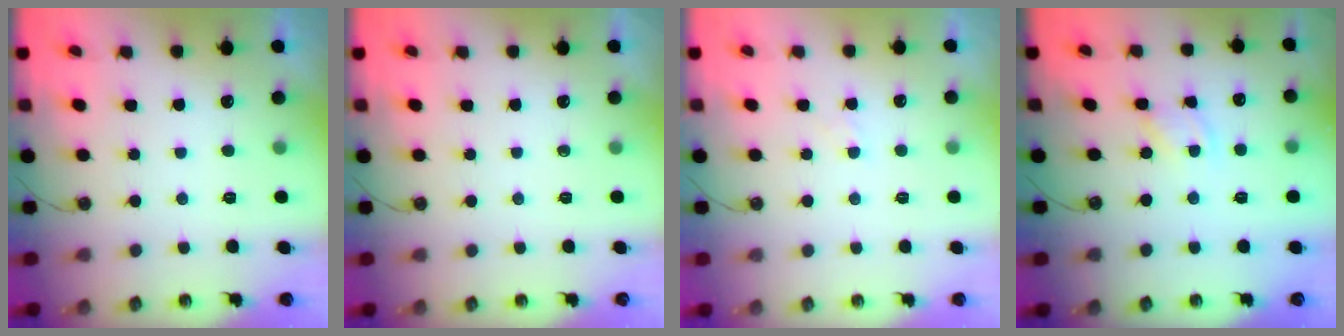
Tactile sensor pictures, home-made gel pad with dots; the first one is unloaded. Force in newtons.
{"total": 0.0}
{"total": 1.9, "press": 1.9, "slide": 0.4}
{"total": 4.6, "press": 4.5, "slide": 0.5}